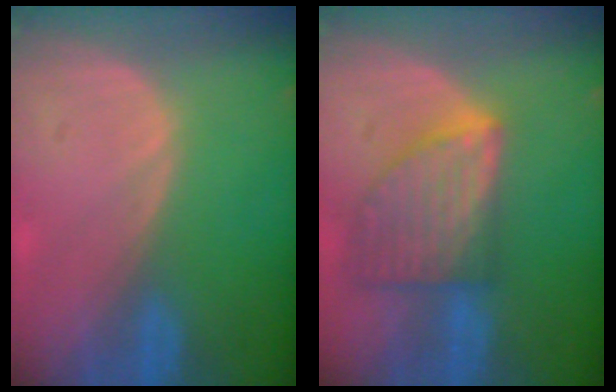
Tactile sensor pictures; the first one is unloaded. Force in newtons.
{"total": 8.1, "press": 7.4, "slide": 3.4}